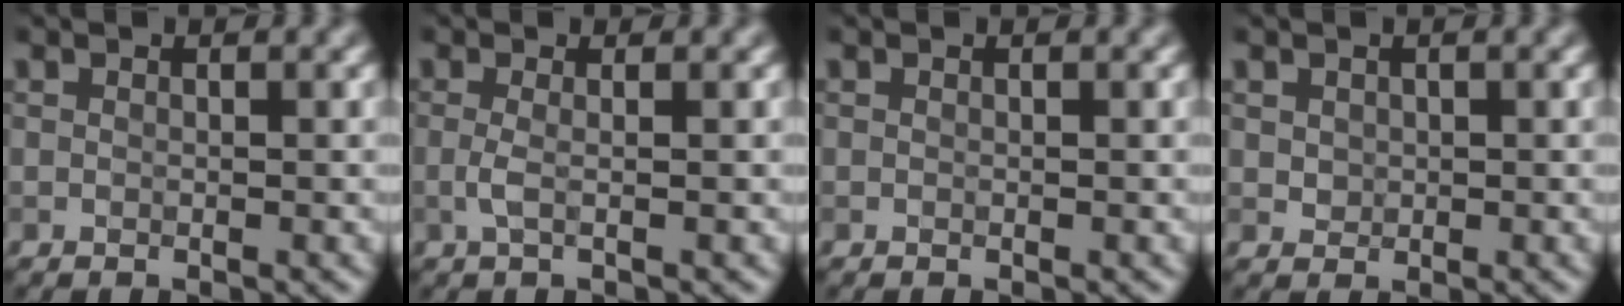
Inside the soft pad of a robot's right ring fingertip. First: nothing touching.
{"total": 1.5, "force": [-0.1, 0.4, 1.5], "torque": [-0.029, -0.002, -0.005]}
{"total": 0.0}
{"total": 1.0, "force": [0.3, 0.9, 0.3], "torque": [-0.003, -0.003, 0.010]}